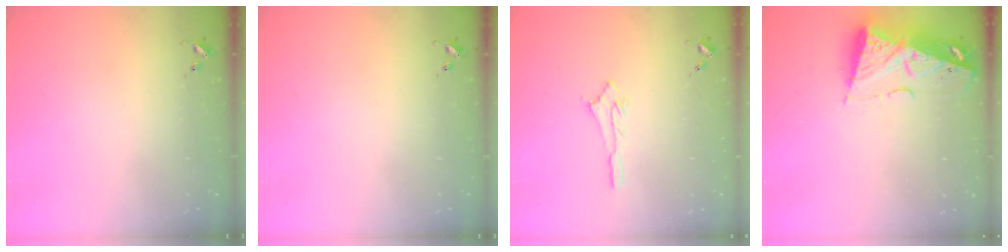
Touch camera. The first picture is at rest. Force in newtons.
{"total": 0.0}
{"total": 2.9, "press": 2.9, "slide": 0.2}
{"total": 10.8, "press": 10.7, "slide": 1.0}